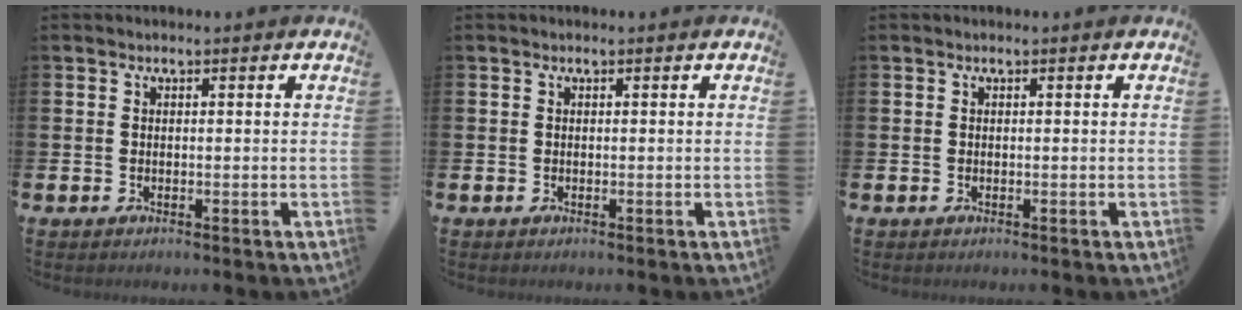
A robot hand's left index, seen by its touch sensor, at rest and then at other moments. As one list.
[{"total": 0.0}, {"total": 0.0}]